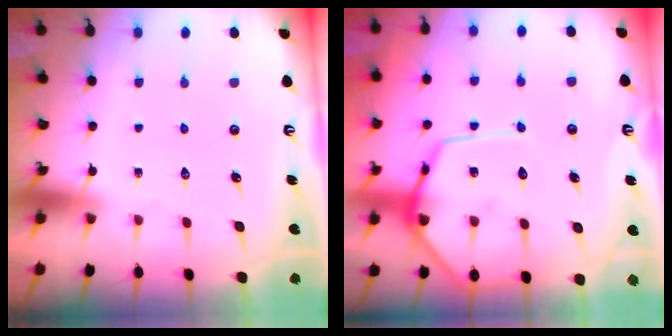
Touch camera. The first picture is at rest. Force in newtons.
{"total": 13.5, "press": 13.5, "slide": 1.3}